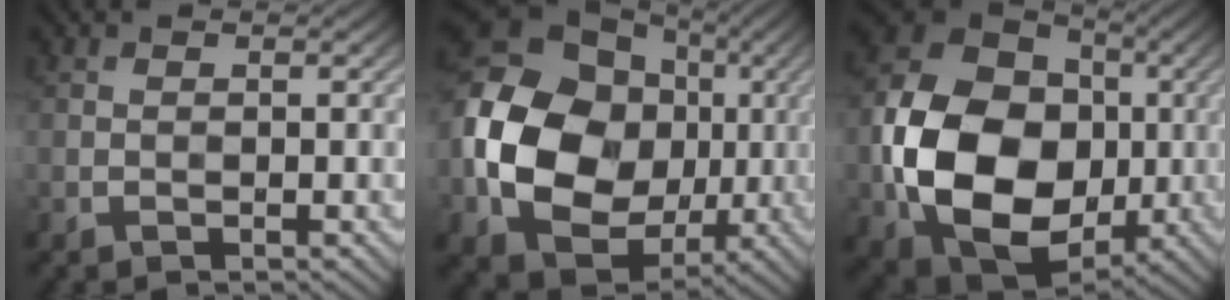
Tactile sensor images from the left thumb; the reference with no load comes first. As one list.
[{"total": 18.3, "force": [-1.1, 14.8, 10.8], "torque": [-0.247, -0.019, -0.020]}, {"total": 16.9, "force": [-2.2, 12.9, 10.7], "torque": [-0.232, -0.037, -0.034]}]